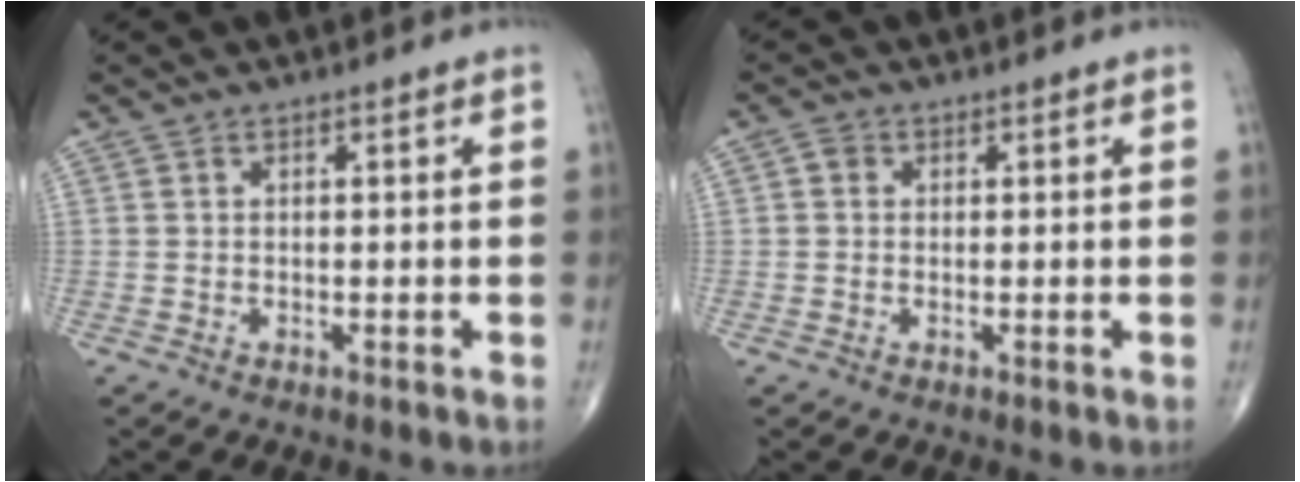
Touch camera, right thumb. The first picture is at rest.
{"total": 1.6, "force": [0.3, 1.4, 0.7], "torque": [-0.008, 0.004, 0.002]}